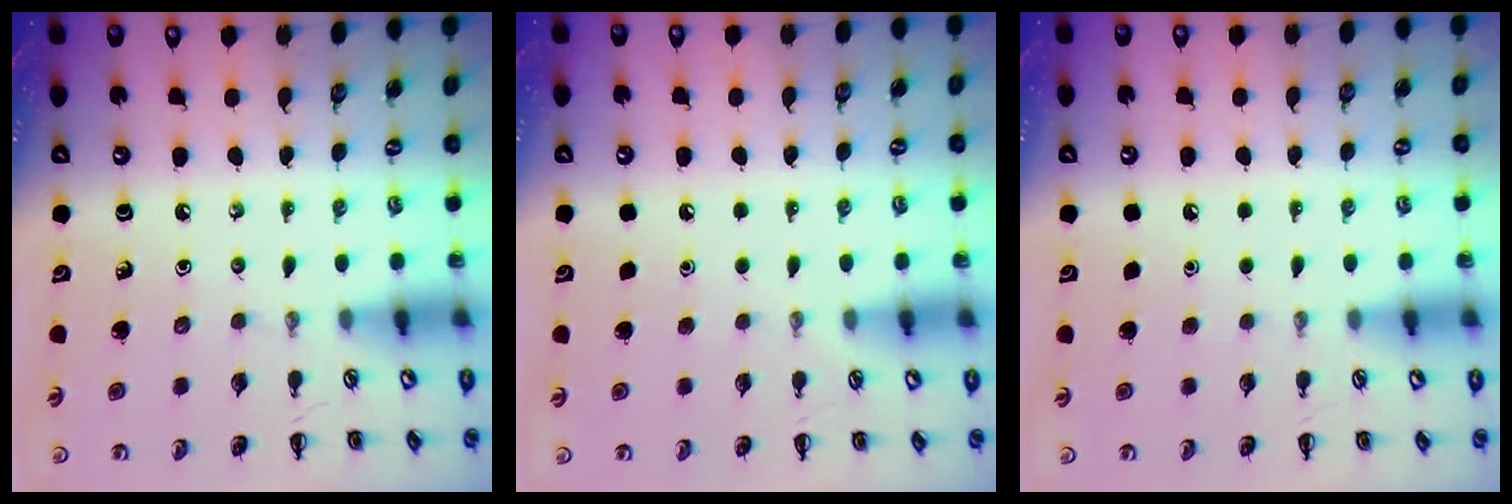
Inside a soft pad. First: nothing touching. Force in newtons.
{"total": 1.6, "press": 1.6, "slide": 0.1}
{"total": 1.6, "press": 1.6, "slide": 0.1}